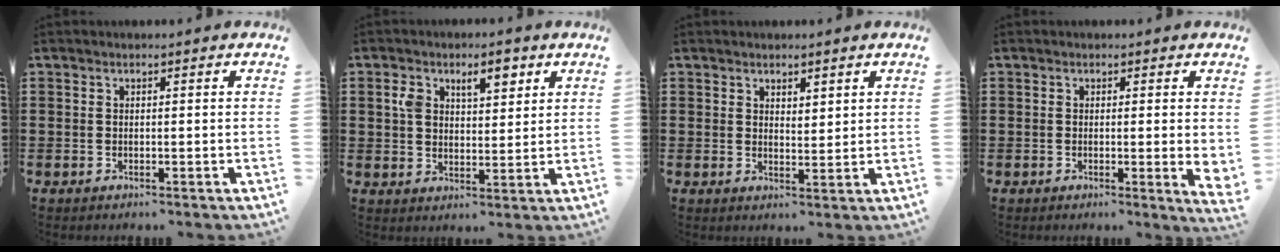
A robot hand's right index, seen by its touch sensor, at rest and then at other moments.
{"total": 5.7, "force": [2.7, 3.2, 3.8], "torque": [-0.064, 0.004, 0.040]}
{"total": 2.1, "force": [1.9, 0.9, 0.2], "torque": [-0.007, 0.008, 0.037]}
{"total": 1.7, "force": [0.1, 0.1, 1.7], "torque": [-0.025, -0.008, 0.001]}